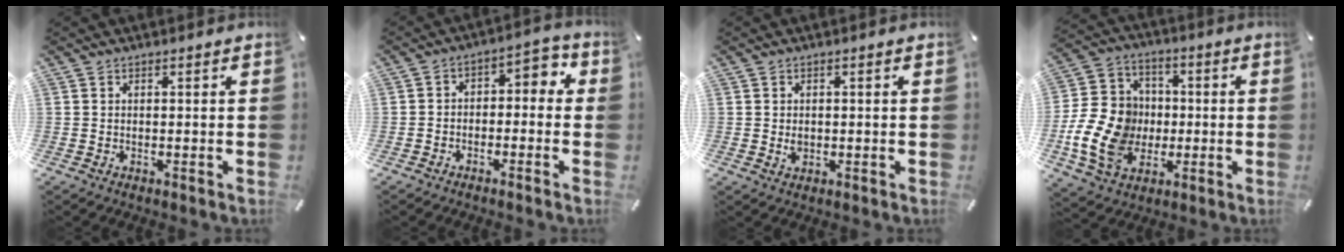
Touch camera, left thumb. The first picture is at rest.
{"total": 4.1, "force": [-2.1, 2.7, 2.1], "torque": [-0.030, 0.016, -0.048]}
{"total": 1.7, "force": [0.0, 1.3, 1.1], "torque": [-0.014, 0.001, -0.003]}
{"total": 16.1, "force": [-3.3, 13.6, 8.0], "torque": [-0.168, 0.022, -0.053]}